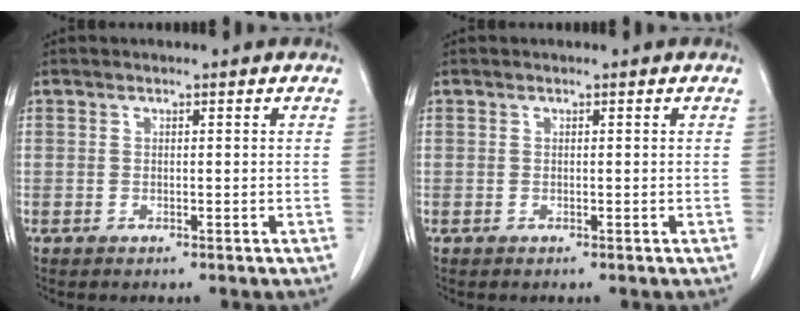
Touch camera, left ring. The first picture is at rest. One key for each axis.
{"total": 0.0}